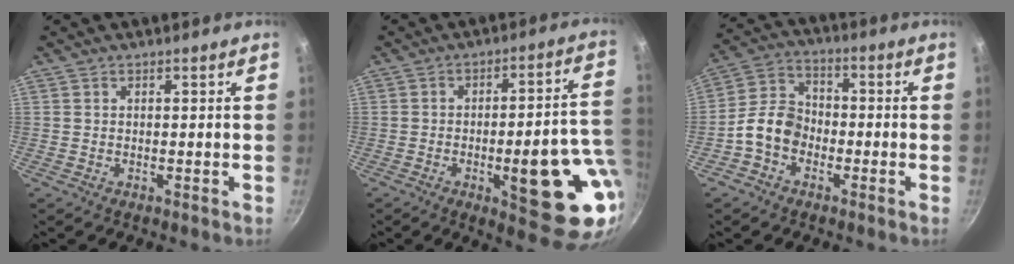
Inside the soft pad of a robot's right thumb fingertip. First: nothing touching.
{"total": 19.8, "force": [-4.5, 6.2, 18.3], "torque": [-0.198, 0.017, -0.054]}
{"total": 8.3, "force": [-2.9, 6.3, 4.6], "torque": [-0.065, 0.033, -0.073]}